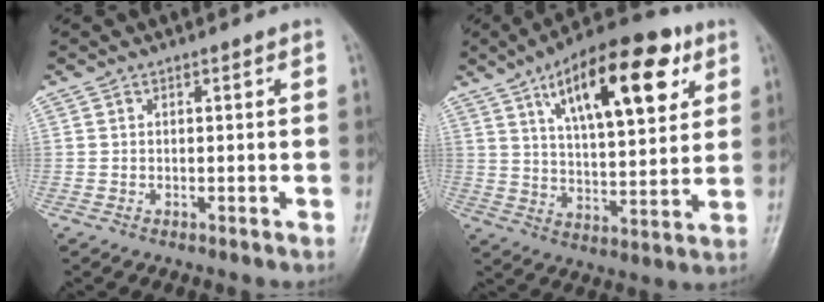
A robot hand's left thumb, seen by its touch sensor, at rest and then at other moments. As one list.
[{"total": 20.7, "force": [9.4, 8.3, 16.5], "torque": [-0.221, -0.022, 0.151]}]